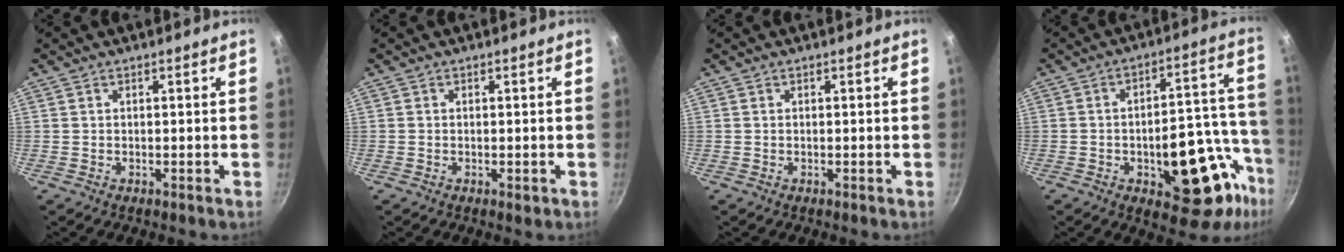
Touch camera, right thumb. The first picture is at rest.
{"total": 0.9, "force": [-0.2, 0.5, 0.6], "torque": [-0.009, 0.000, -0.004]}
{"total": 0.0}
{"total": 21.4, "force": [-7.8, 10.5, 17.0], "torque": [-0.148, 0.049, -0.101]}